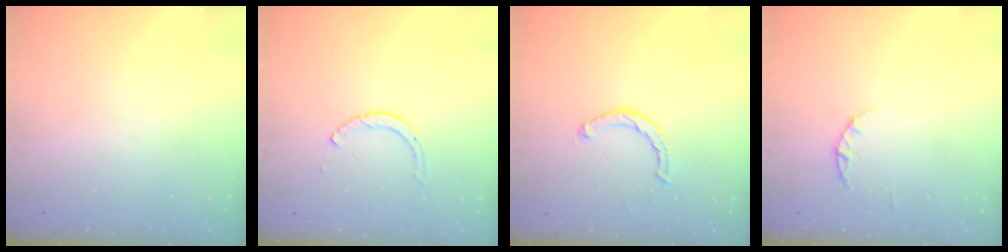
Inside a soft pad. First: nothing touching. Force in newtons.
{"total": 2.6, "press": 2.6, "slide": 0.3}
{"total": 2.1, "press": 2.1, "slide": 0.1}
{"total": 2.4, "press": 2.3, "slide": 0.4}